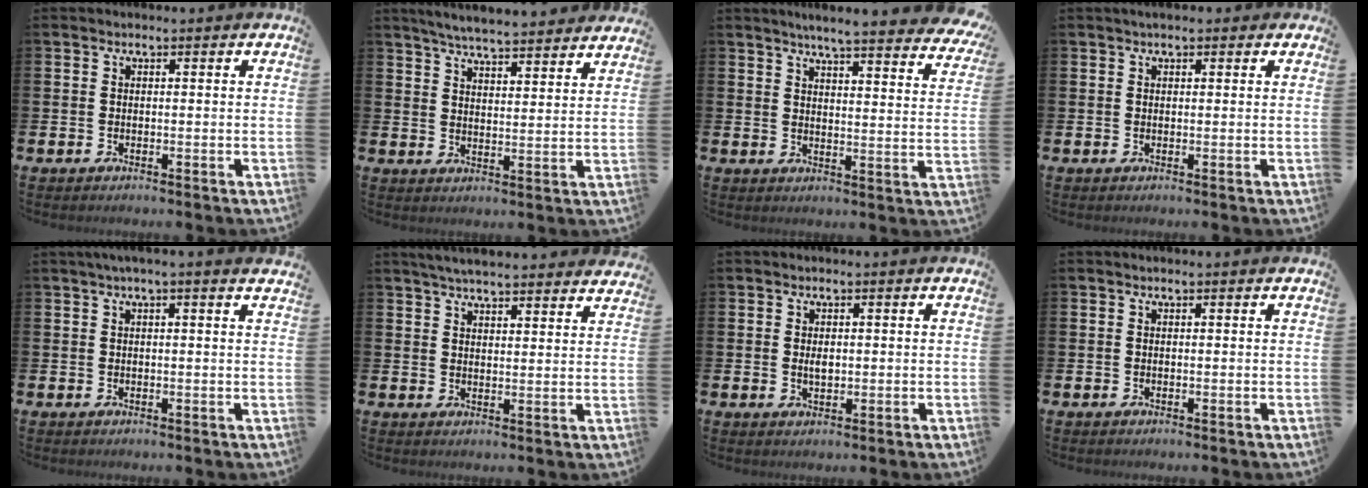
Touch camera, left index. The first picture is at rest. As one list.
[{"total": 5.9, "force": [5.7, 0.0, 1.1], "torque": [-0.032, -0.037, 0.100]}, {"total": 5.5, "force": [5.1, -0.2, 1.9], "torque": [-0.040, -0.040, 0.084]}, {"total": 1.3, "force": [1.0, 0.7, 0.5], "torque": [0.003, 0.003, 0.014]}, {"total": 1.6, "force": [1.2, -0.2, 1.0], "torque": [-0.013, -0.002, 0.020]}, {"total": 4.9, "force": [4.7, 0.4, 1.1], "torque": [-0.025, -0.023, 0.084]}, {"total": 1.4, "force": [0.3, 0.8, 1.1], "torque": [-0.010, 0.000, 0.001]}, {"total": 0.0}]